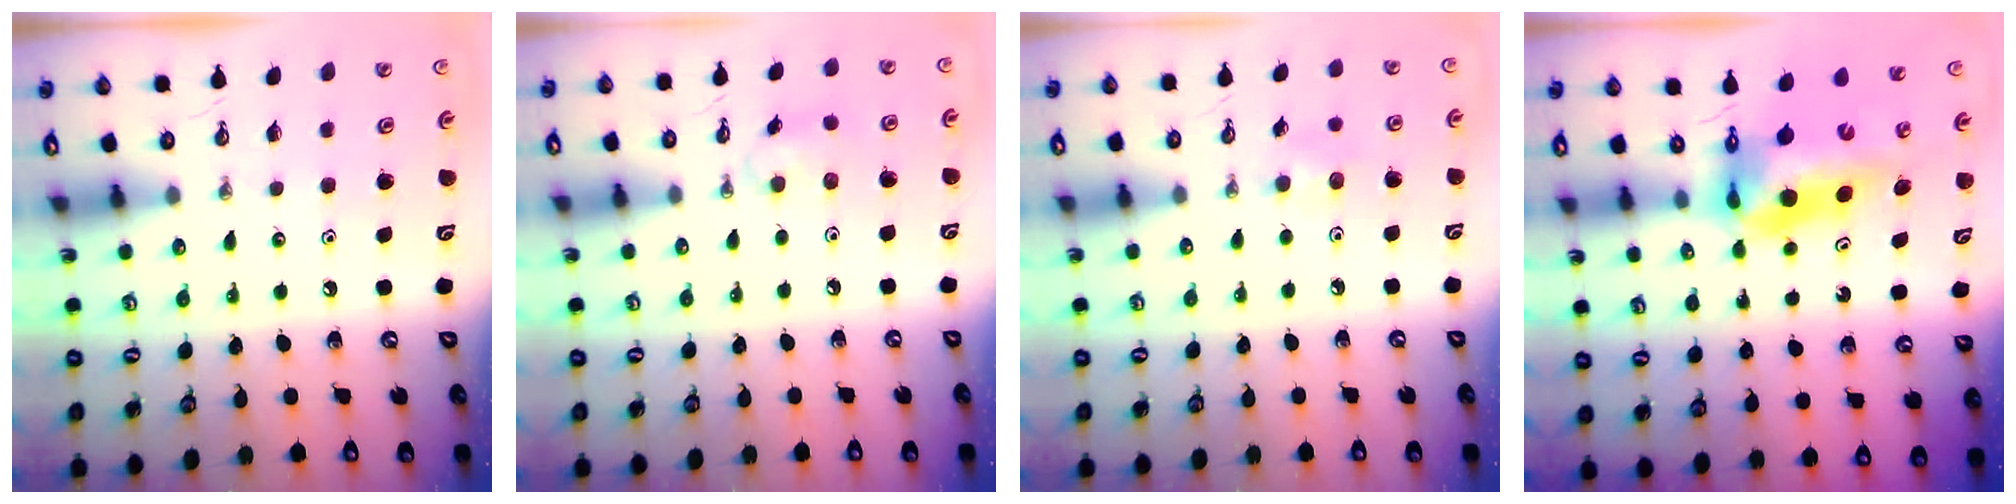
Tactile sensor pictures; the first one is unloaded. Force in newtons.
{"total": 6.8, "press": 6.8, "slide": 0.9}
{"total": 5.2, "press": 5.0, "slide": 1.2}
{"total": 11.1, "press": 10.6, "slide": 3.2}